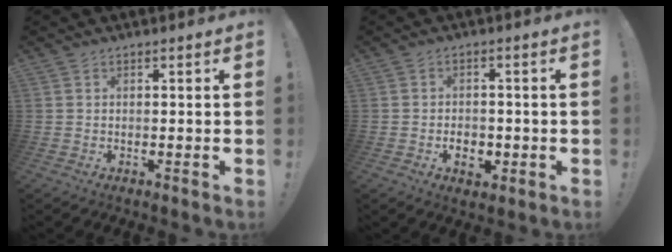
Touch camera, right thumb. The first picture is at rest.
{"total": 4.9, "force": [-1.8, 3.6, 2.9], "torque": [-0.030, 0.008, -0.030]}